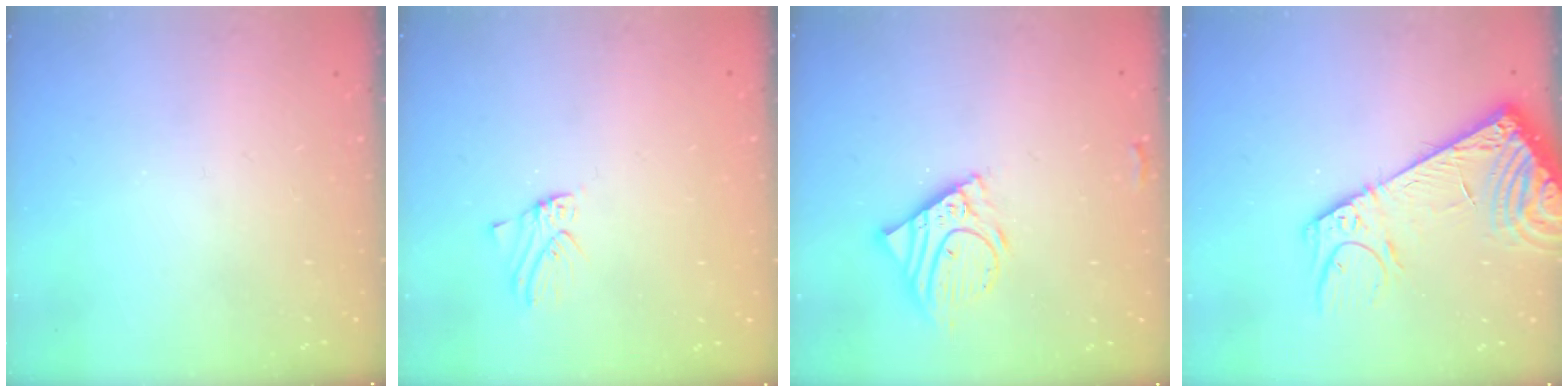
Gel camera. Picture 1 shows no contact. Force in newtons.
{"total": 1.0, "press": 1.0, "slide": 0.2}
{"total": 10.0, "press": 9.9, "slide": 1.3}
{"total": 12.0, "press": 11.7, "slide": 2.4}